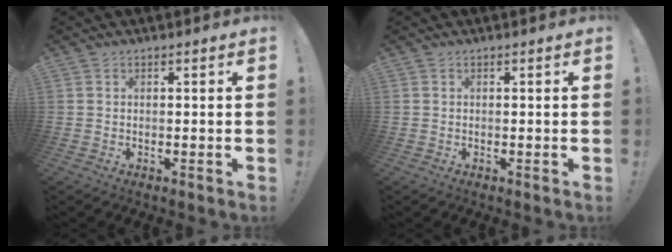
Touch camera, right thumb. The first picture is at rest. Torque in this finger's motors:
{"motor_torque": [0.00, 0.00, 0.00, 0.00, 0.00]}